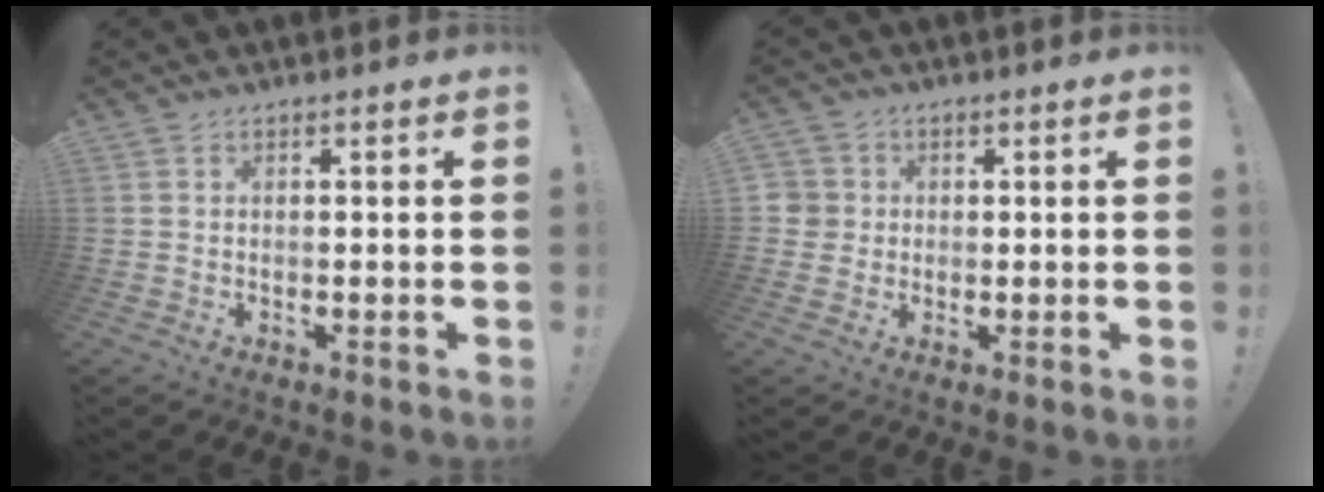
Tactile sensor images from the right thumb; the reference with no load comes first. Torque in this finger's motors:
{"motor_torque": [-0.08, -0.05, -0.09, 0.01, -0.01]}